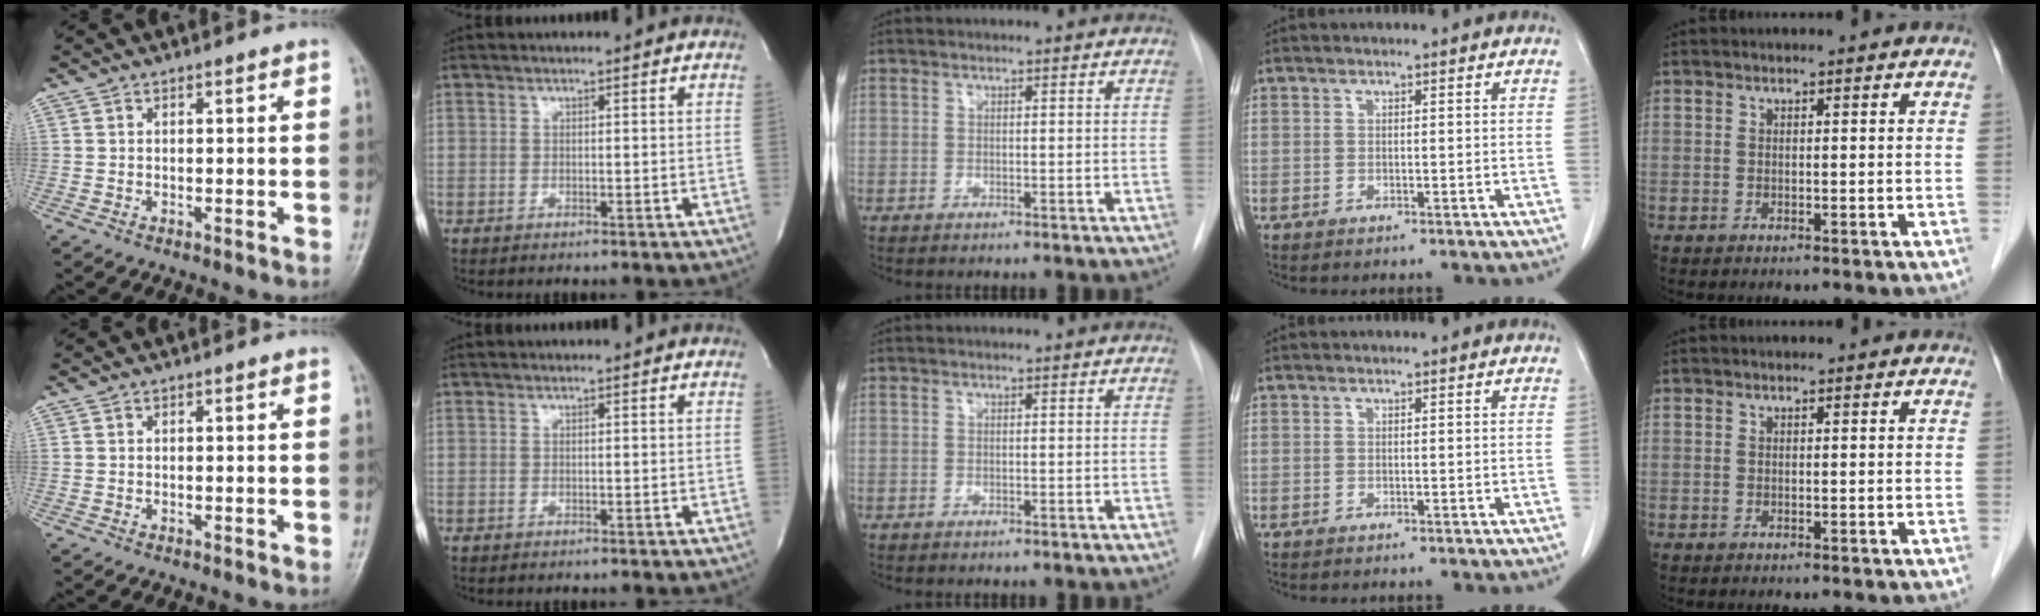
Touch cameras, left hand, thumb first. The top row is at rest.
{}